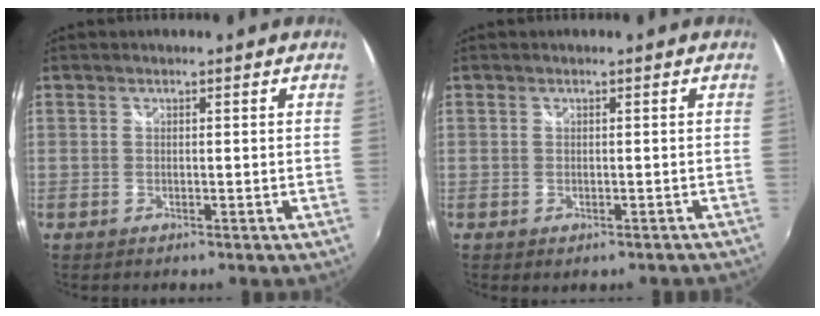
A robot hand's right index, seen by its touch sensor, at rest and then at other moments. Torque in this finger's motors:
{"motor_torque": [-1.59, -0.55, -0.34, -0.14]}